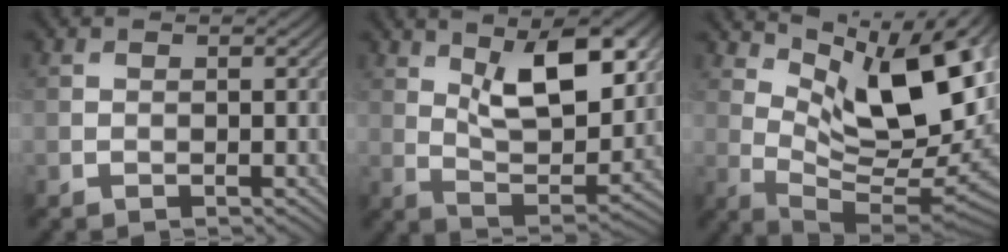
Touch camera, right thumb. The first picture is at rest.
{"total": 13.3, "force": [5.7, 5.6, 10.6], "torque": [-0.166, 0.000, 0.091]}
{"total": 14.6, "force": [5.2, 5.8, 12.4], "torque": [-0.196, -0.007, 0.101]}